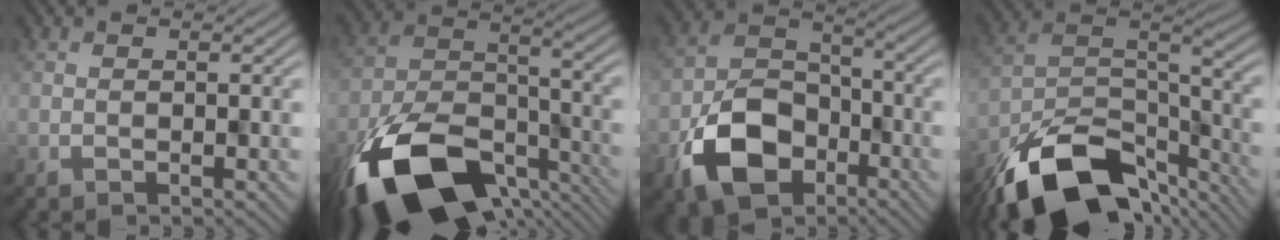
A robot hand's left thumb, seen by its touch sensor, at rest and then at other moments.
{"total": 17.9, "force": [-11.4, 8.7, 10.7], "torque": [-0.225, -0.049, -0.172]}
{"total": 10.3, "force": [-5.0, 6.8, 6.0], "torque": [-0.126, -0.011, -0.101]}
{"total": 16.3, "force": [-11.4, 7.2, 9.1], "torque": [-0.204, -0.030, -0.173]}